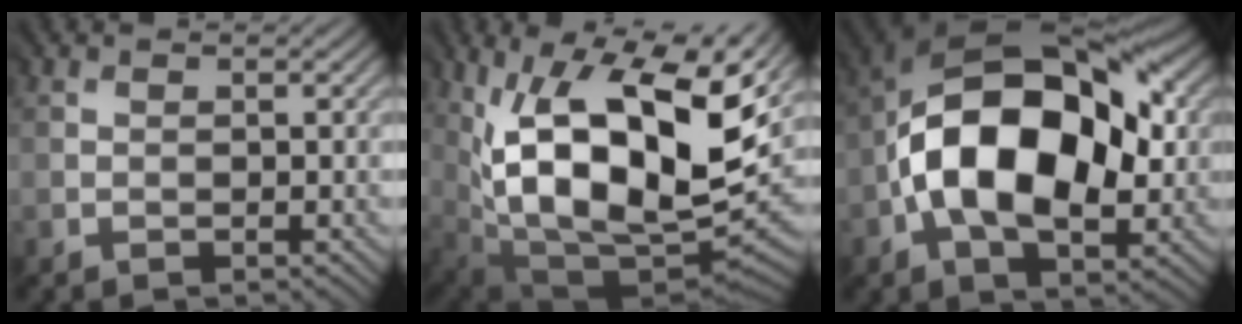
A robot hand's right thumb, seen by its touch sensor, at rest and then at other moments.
{"total": 17.4, "force": [4.8, 9.3, 13.9], "torque": [-0.272, 0.002, 0.094]}
{"total": 15.8, "force": [-0.6, 9.5, 12.6], "torque": [-0.207, 0.018, -0.024]}